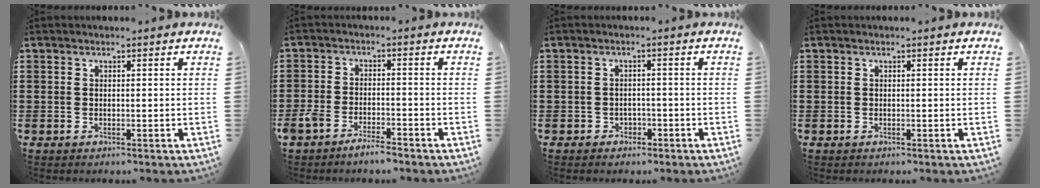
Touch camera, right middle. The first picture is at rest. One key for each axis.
{"total": 3.7, "fx": -3.3, "fy": 0.8, "fz": 1.5, "tx": -0.041, "ty": 0.002, "tz": -0.070}
{"total": 1.4, "fx": -1.1, "fy": 1.0, "fz": 0.1, "tx": -0.008, "ty": 0.001, "tz": -0.026}
{"total": 0.0}